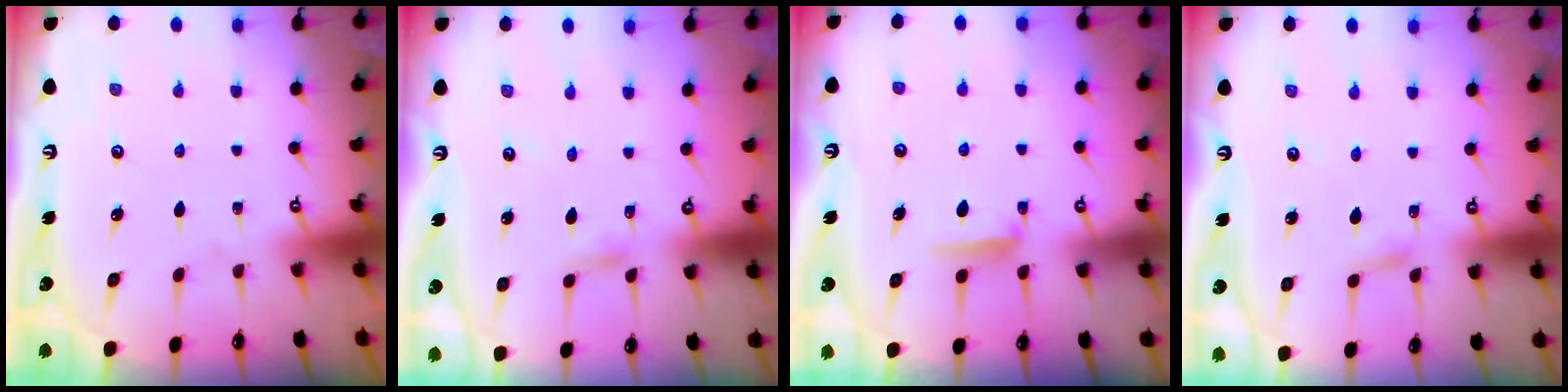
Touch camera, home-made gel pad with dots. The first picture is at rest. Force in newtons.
{"total": 3.6, "press": 3.6, "slide": 0.2}
{"total": 5.0, "press": 5.0, "slide": 0.7}
{"total": 2.9, "press": 2.8, "slide": 0.3}